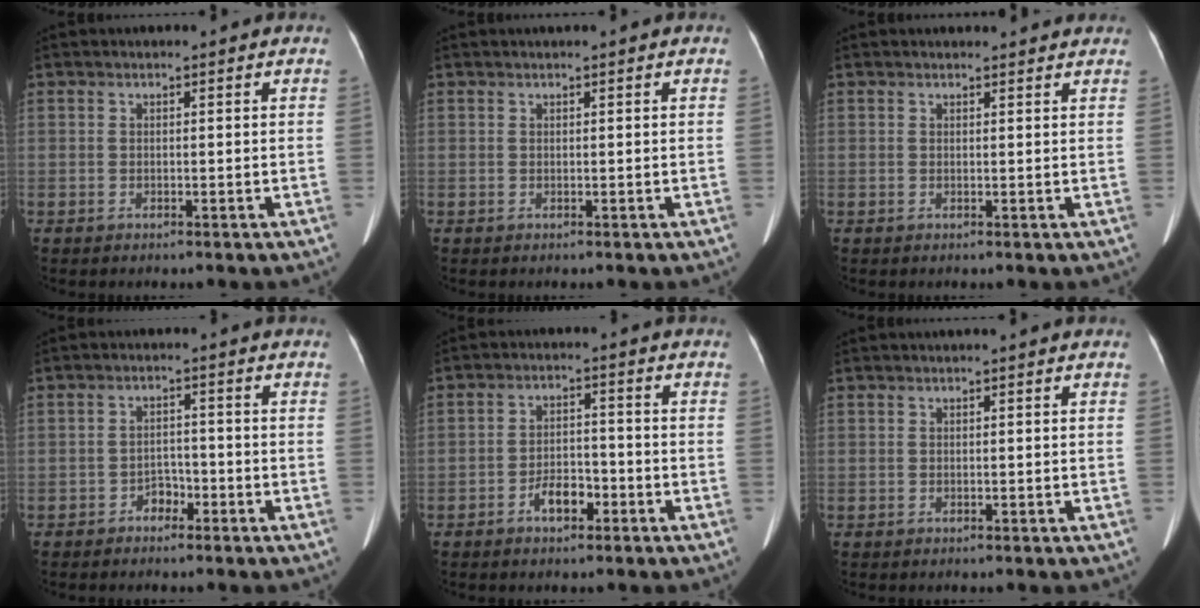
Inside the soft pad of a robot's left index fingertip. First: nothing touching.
{"total": 0.0}
{"total": 3.3, "force": [3.2, 0.5, 0.5], "torque": [-0.010, 0.009, 0.029]}
{"total": 2.5, "force": [-1.7, 1.5, 0.9], "torque": [-0.011, 0.007, -0.029]}
{"total": 4.4, "force": [-2.5, 2.1, 2.8], "torque": [-0.053, 0.010, -0.043]}
{"total": 0.0}